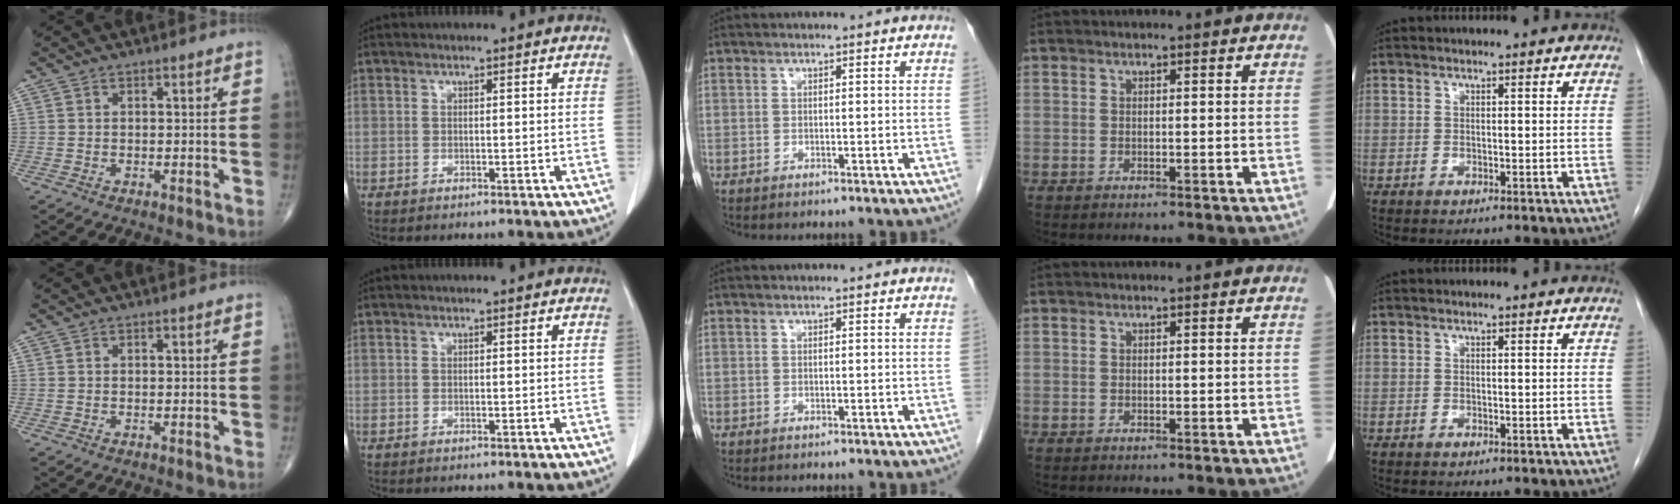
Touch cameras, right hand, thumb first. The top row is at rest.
{}